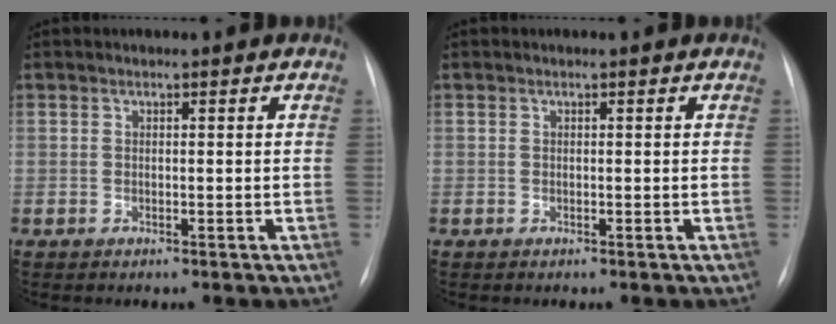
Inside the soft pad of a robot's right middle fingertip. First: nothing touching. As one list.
[{"total": 0.0}]